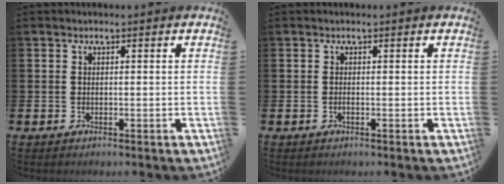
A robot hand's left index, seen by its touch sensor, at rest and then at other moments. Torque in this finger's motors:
{"motor_torque": [0.14, 0.06, 0.00, 0.02]}